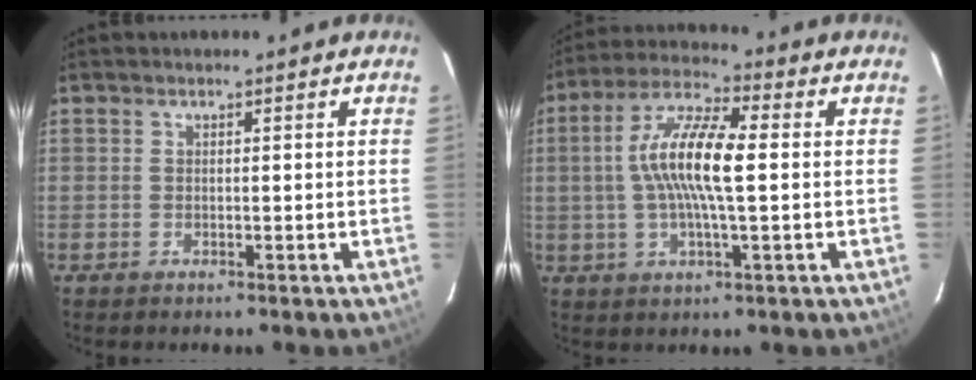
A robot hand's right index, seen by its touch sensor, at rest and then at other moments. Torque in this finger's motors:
{"motor_torque": [1.26, -0.49, 0.83, 0.21]}